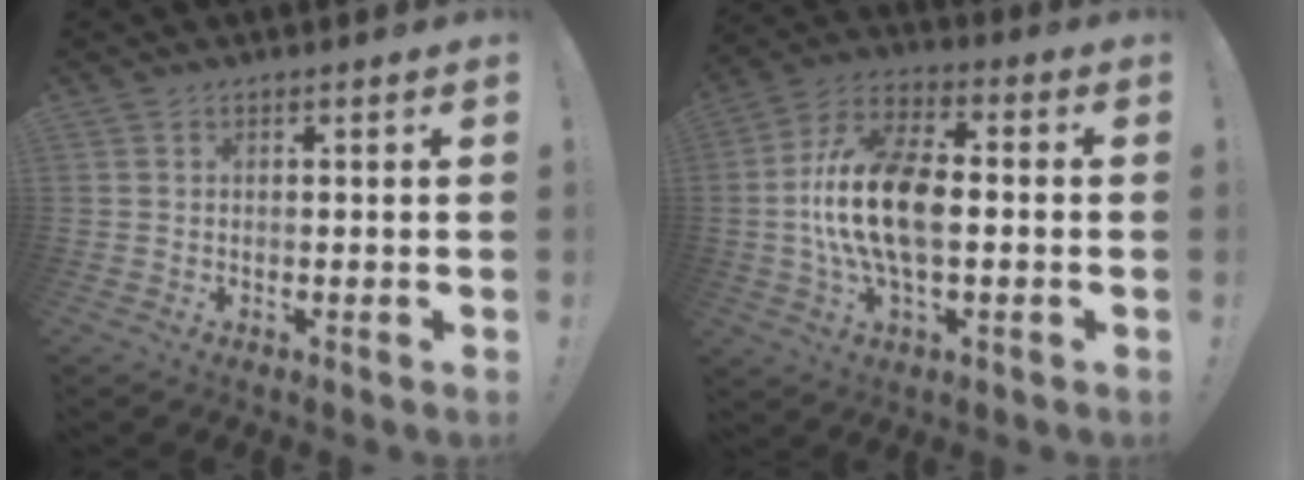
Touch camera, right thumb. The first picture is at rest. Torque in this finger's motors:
{"motor_torque": [0.91, 1.06, 0.66, -0.36, 0.26]}